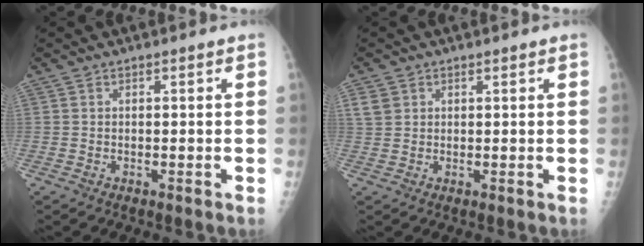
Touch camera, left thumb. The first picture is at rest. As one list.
[{"total": 3.6, "force": [1.9, 2.6, 1.4], "torque": [-0.026, 0.002, 0.046]}]